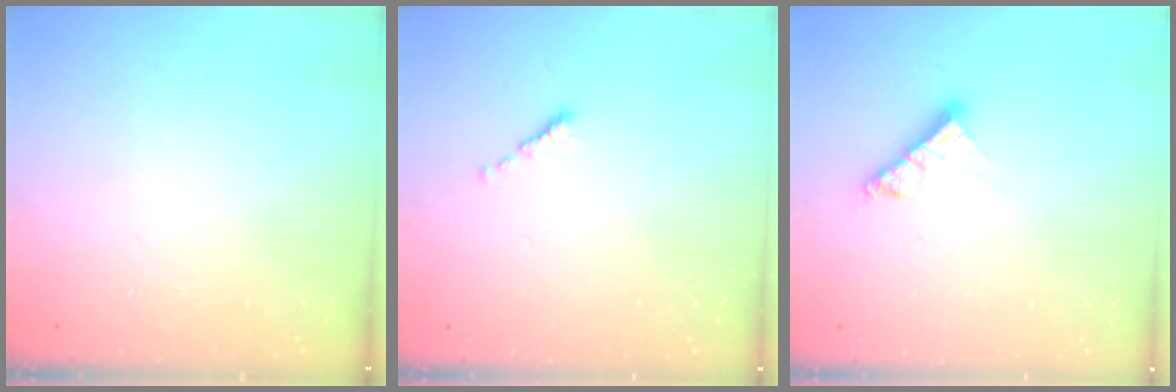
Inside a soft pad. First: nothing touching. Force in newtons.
{"total": 0.6, "press": 0.5, "slide": 0.3}
{"total": 7.4, "press": 7.4, "slide": 0.8}